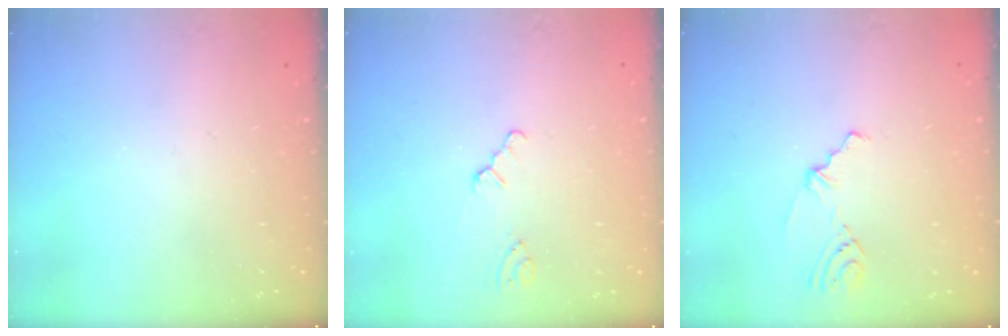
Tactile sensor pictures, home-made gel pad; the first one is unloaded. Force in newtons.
{"total": 0.0}
{"total": 2.3, "press": 1.8, "slide": 1.5}